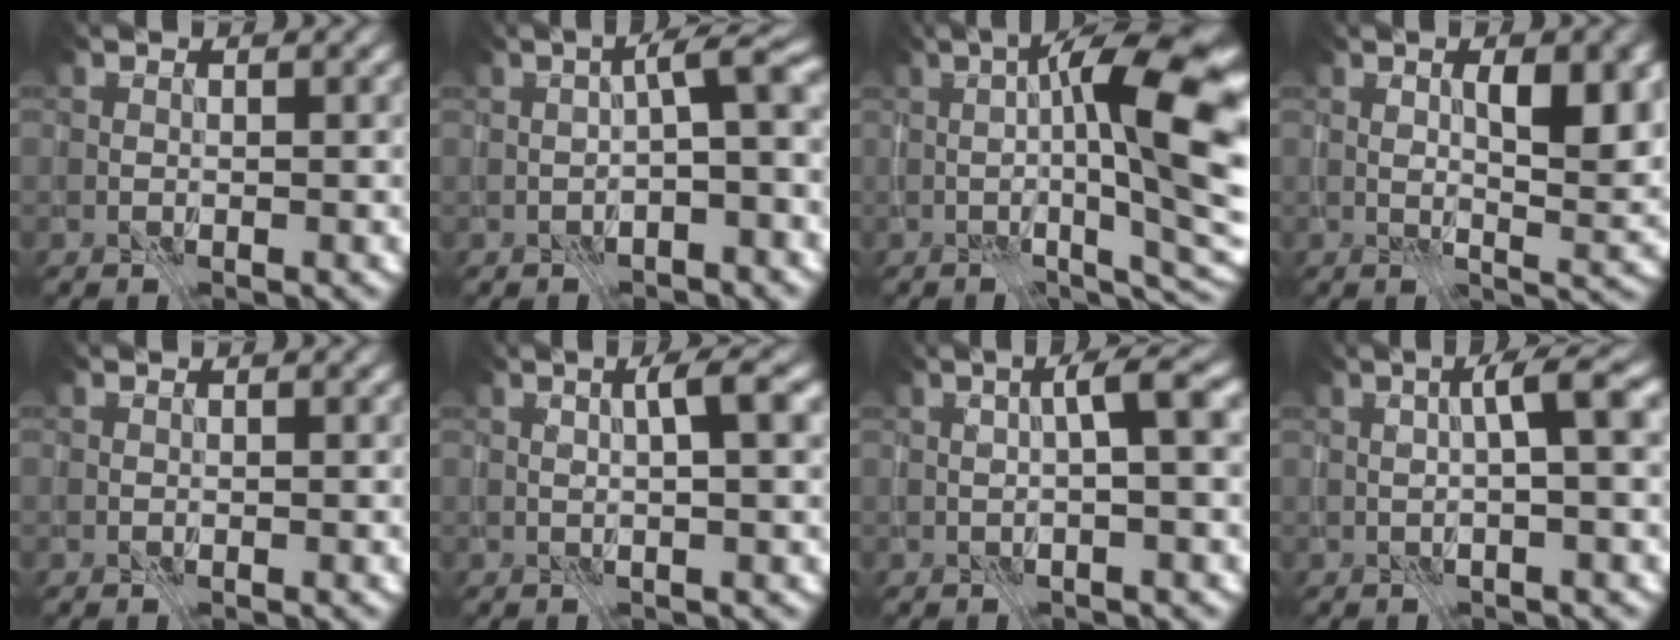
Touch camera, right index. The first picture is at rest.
{"total": 3.8, "force": [-1.1, 0.5, 3.6], "torque": [-0.055, 0.016, -0.023]}
{"total": 15.0, "force": [-0.2, 4.3, 14.4], "torque": [-0.189, 0.015, -0.003]}
{"total": 5.7, "force": [1.6, 1.9, 5.2], "torque": [-0.081, -0.002, 0.029]}
{"total": 0.0}
{"total": 2.5, "force": [0.8, -0.1, 2.3], "torque": [-0.038, 0.006, 0.012]}
{"total": 2.6, "force": [0.3, -0.1, 2.6], "torque": [-0.042, 0.014, 0.001]}
{"total": 2.9, "force": [0.5, -0.1, 2.9], "torque": [-0.045, 0.014, 0.003]}